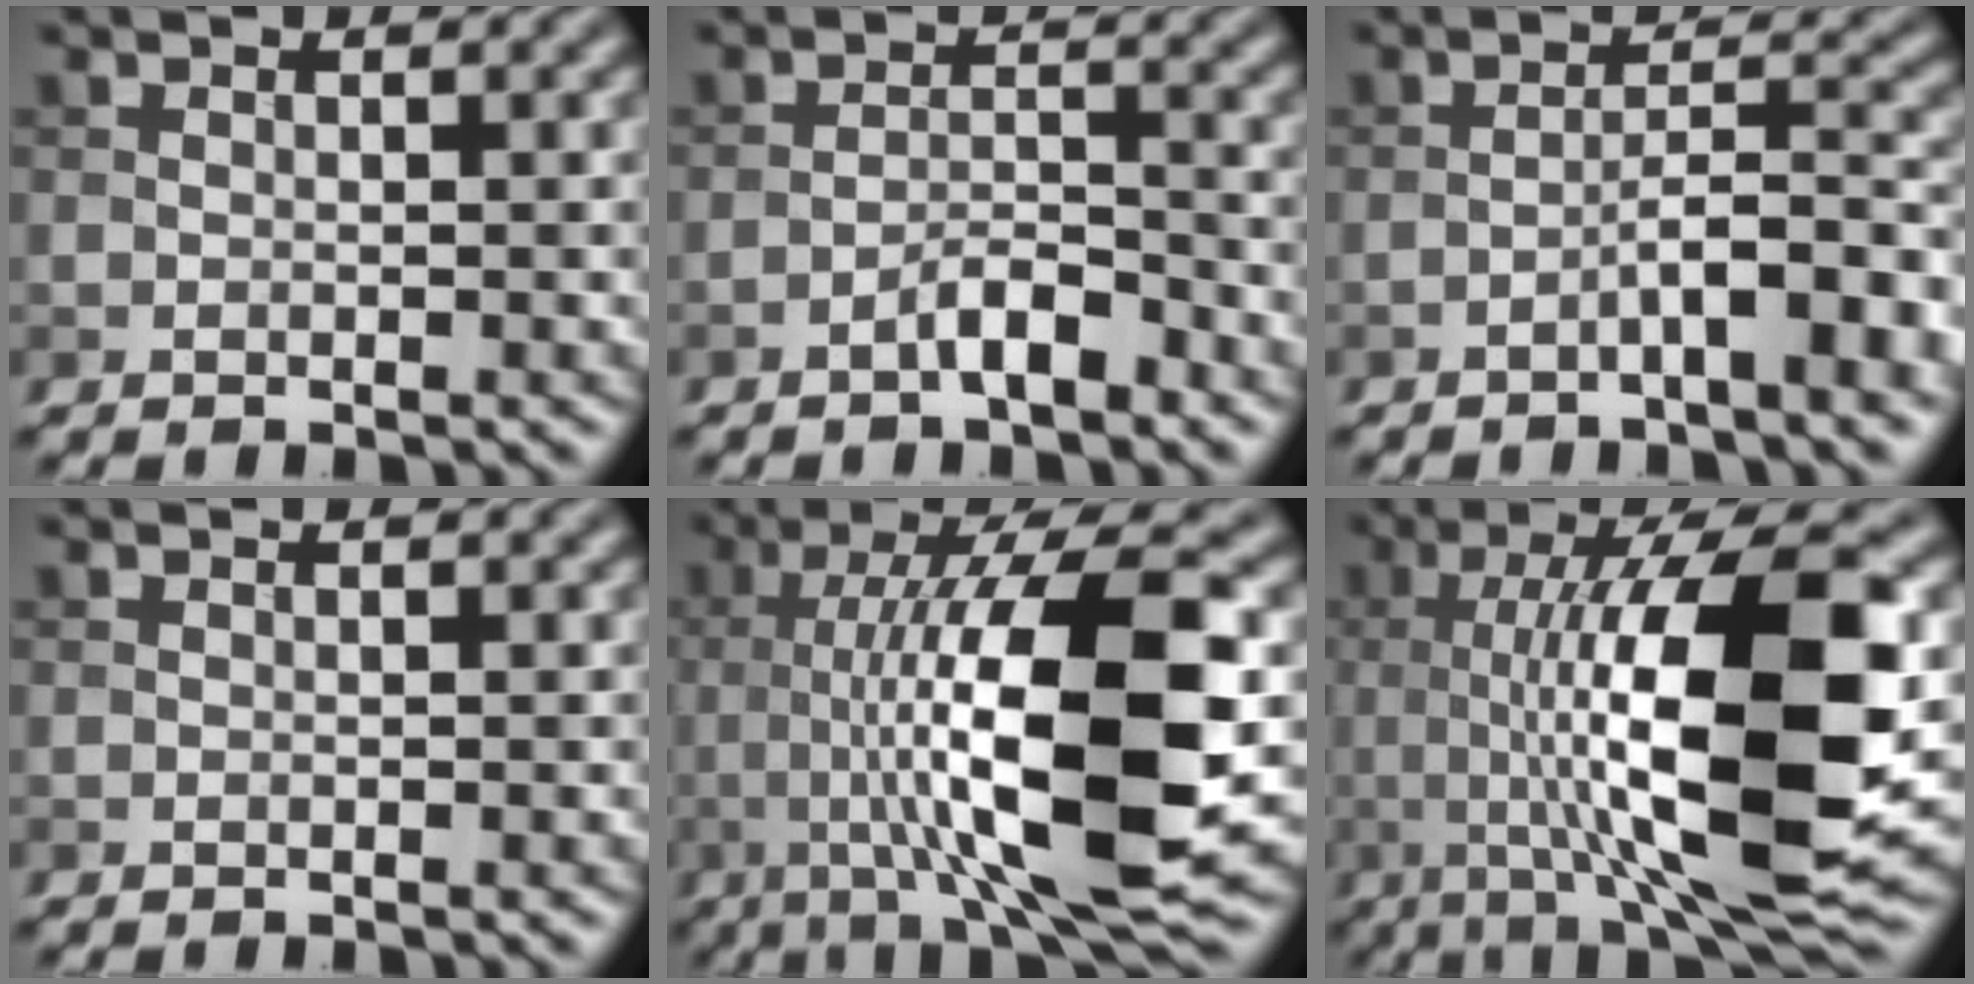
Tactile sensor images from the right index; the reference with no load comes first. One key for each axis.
{"total": 2.8, "fx": -1.9, "fy": 0.7, "fz": 1.9, "tx": -0.031, "ty": 0.011, "tz": -0.036}
{"total": 5.5, "fx": -2.6, "fy": 0.9, "fz": 4.8, "tx": -0.074, "ty": 0.018, "tz": -0.048}
{"total": 0.0}
{"total": 13.9, "fx": -0.8, "fy": 3.3, "fz": 13.4, "tx": -0.204, "ty": 0.004, "tz": -0.014}
{"total": 14.8, "fx": 0.1, "fy": 4.0, "fz": 14.2, "tx": -0.210, "ty": -0.002, "tz": 0.001}